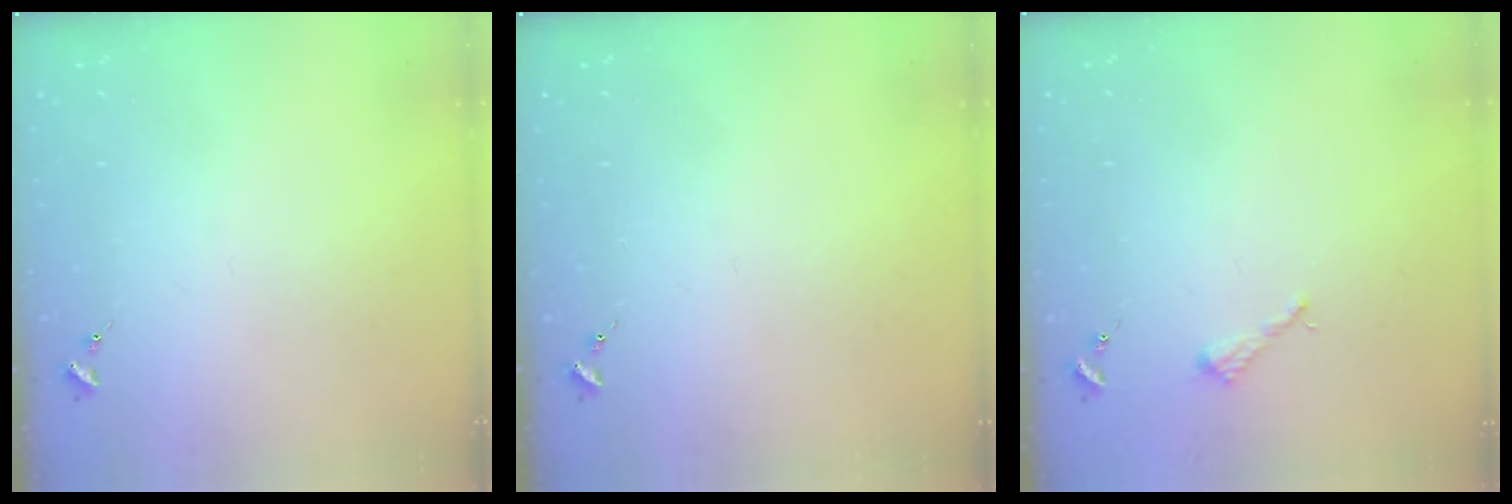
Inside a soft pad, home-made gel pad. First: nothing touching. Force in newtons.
{"total": 0.0}
{"total": 2.6, "press": 2.6, "slide": 0.3}